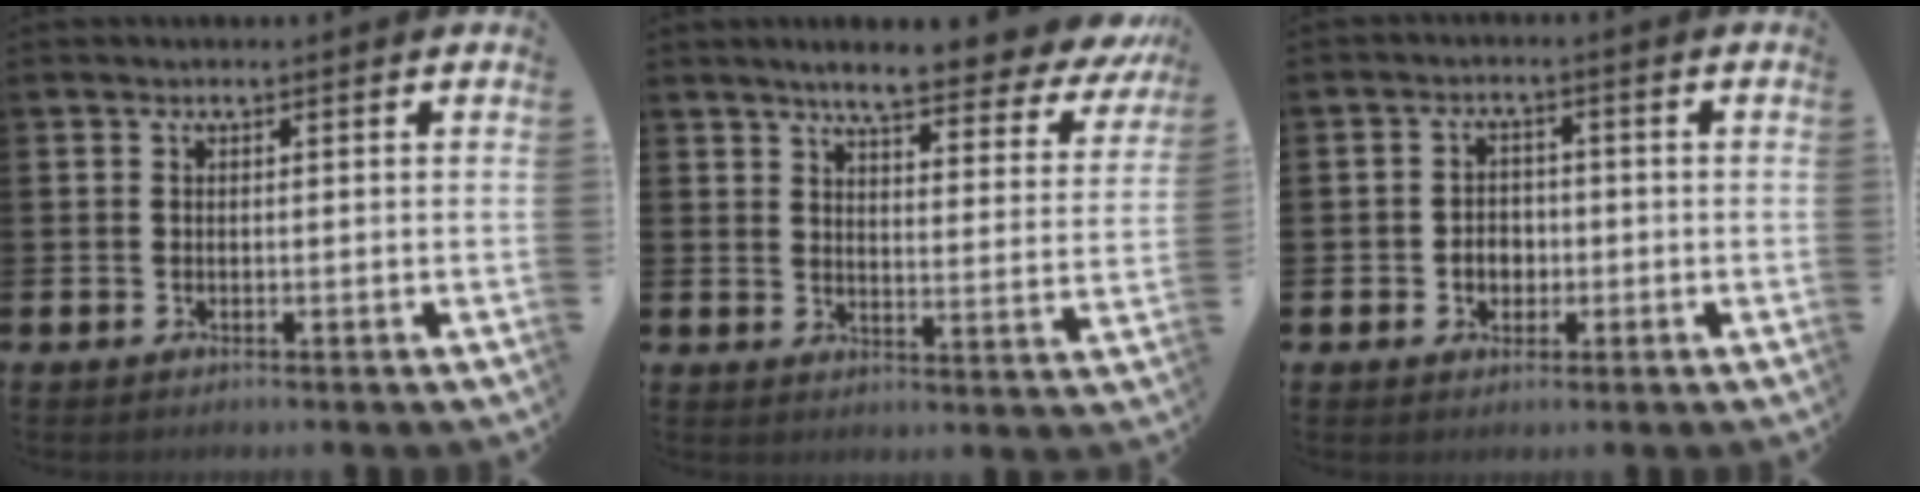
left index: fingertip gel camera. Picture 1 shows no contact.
{"total": 7.4, "force": [6.5, 1.1, 3.3], "torque": [-0.067, -0.051, 0.106]}
{"total": 3.0, "force": [-0.6, 2.6, 1.4], "torque": [-0.014, -0.001, -0.020]}